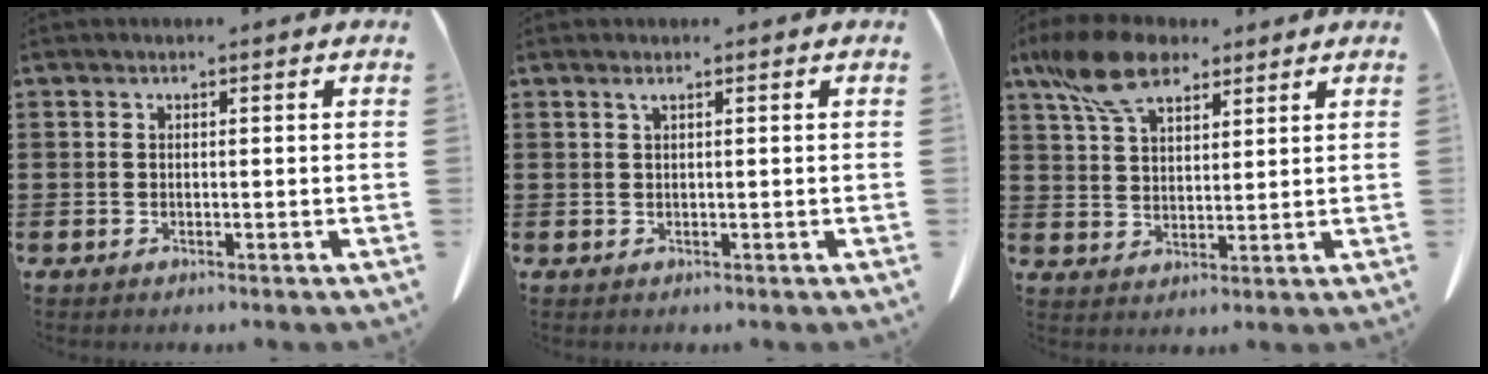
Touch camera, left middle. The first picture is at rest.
{"total": 0.8, "force": [0.4, 0.0, 0.7], "torque": [-0.015, -0.001, 0.009]}
{"total": 9.7, "force": [6.6, 4.4, 5.5], "torque": [-0.135, -0.006, 0.125]}